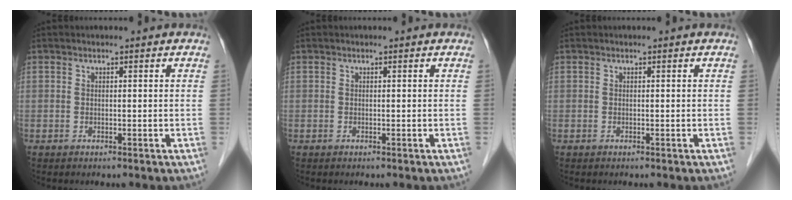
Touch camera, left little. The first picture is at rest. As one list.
[{"total": 0.0}, {"total": 0.0}]